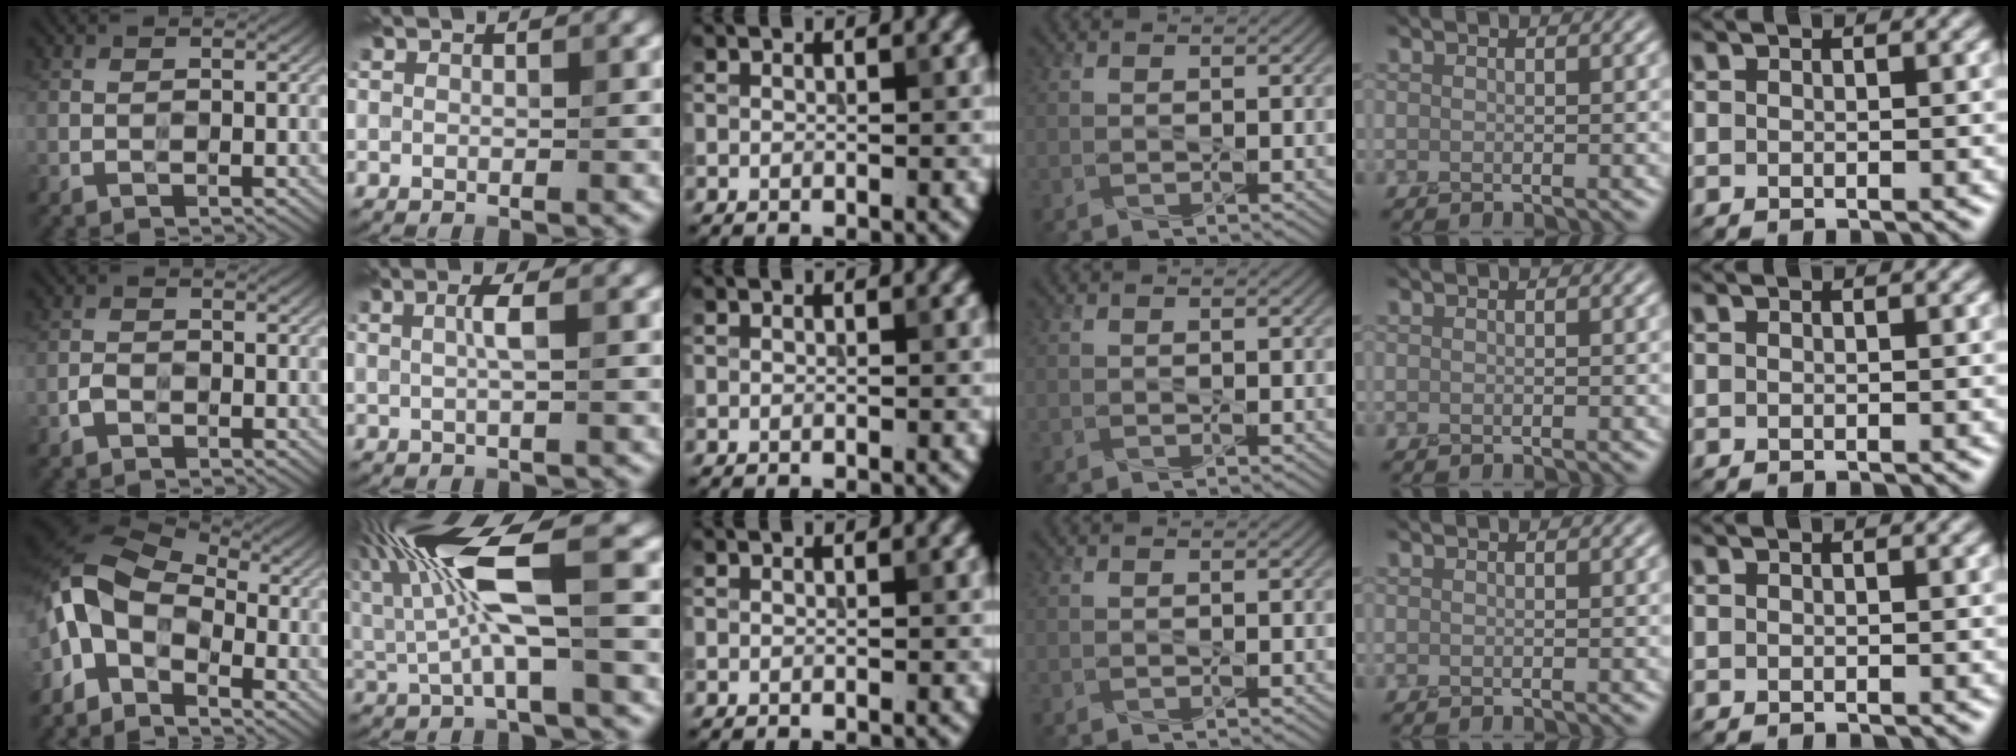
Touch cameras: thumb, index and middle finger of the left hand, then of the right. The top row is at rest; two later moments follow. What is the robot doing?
{"motion": "squeeze", "object": "tweezer"}